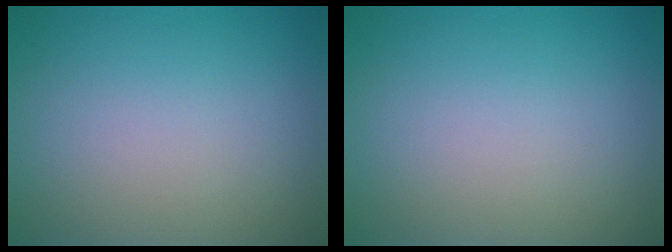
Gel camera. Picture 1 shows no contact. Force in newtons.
{"total": 0.0}